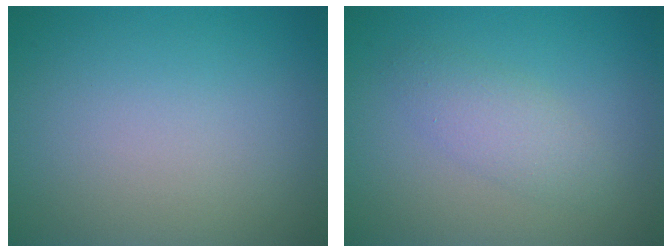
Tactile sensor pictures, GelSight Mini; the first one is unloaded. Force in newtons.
{"total": 2.4, "press": 2.4, "slide": 0.0}